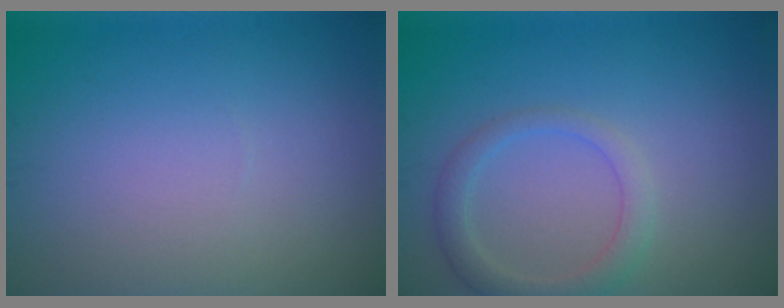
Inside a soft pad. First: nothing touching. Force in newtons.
{"total": 2.6, "press": 2.6, "slide": 0.3}